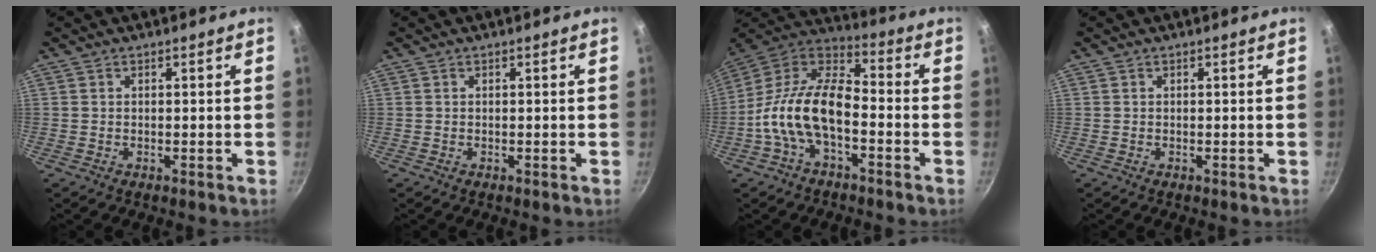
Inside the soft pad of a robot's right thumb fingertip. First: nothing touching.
{"total": 0.0}
{"total": 15.9, "force": [-4.5, 8.4, 12.8], "torque": [-0.225, 0.056, -0.101]}
{"total": 0.0}